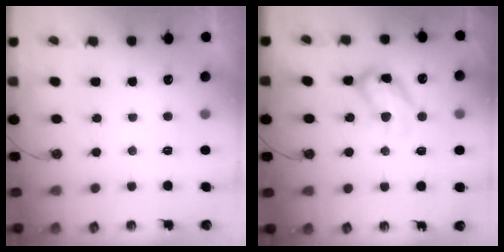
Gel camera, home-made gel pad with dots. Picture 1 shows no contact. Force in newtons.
{"total": 14.7, "press": 14.7, "slide": 1.0}